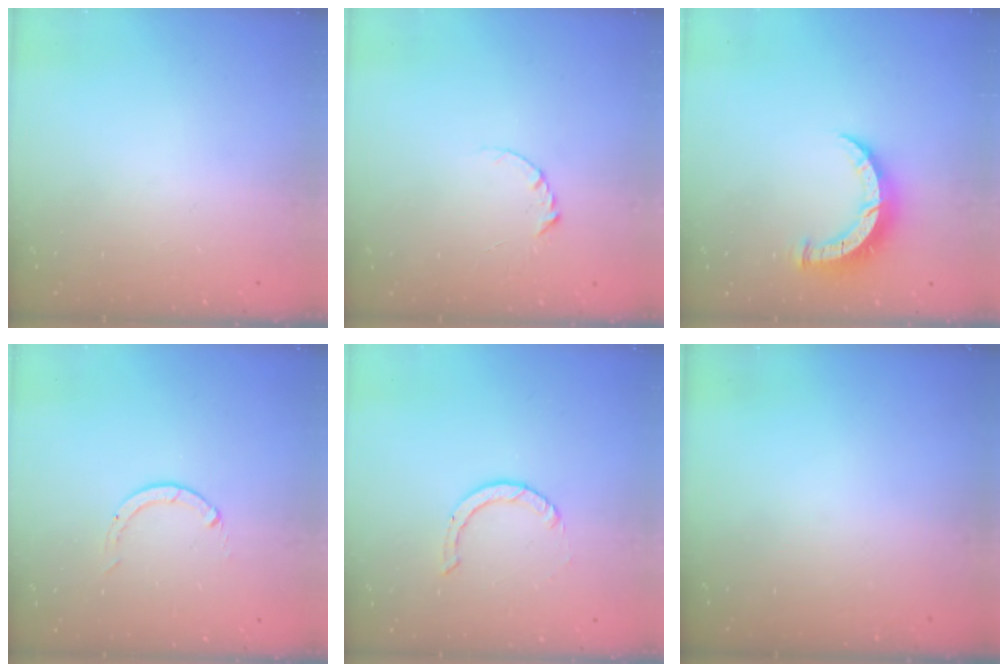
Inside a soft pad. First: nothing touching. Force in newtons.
{"total": 3.2, "press": 3.2, "slide": 0.3}
{"total": 8.0, "press": 7.9, "slide": 1.0}
{"total": 0.0}
{"total": 0.9, "press": 0.9, "slide": 0.1}
{"total": 0.0}